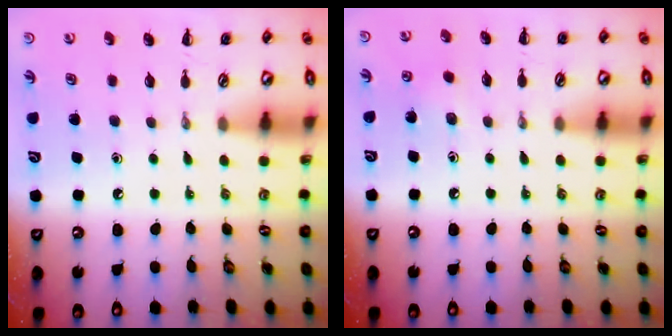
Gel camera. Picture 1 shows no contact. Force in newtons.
{"total": 3.6, "press": 3.5, "slide": 1.1}